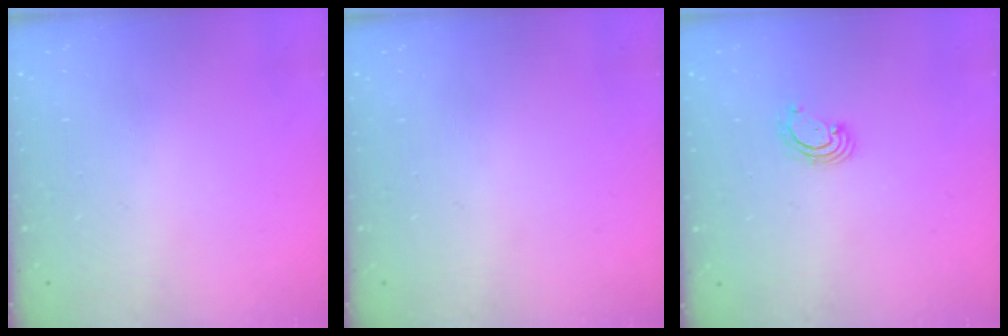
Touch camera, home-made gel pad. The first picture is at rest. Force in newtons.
{"total": 0.0}
{"total": 2.8, "press": 2.8, "slide": 0.3}